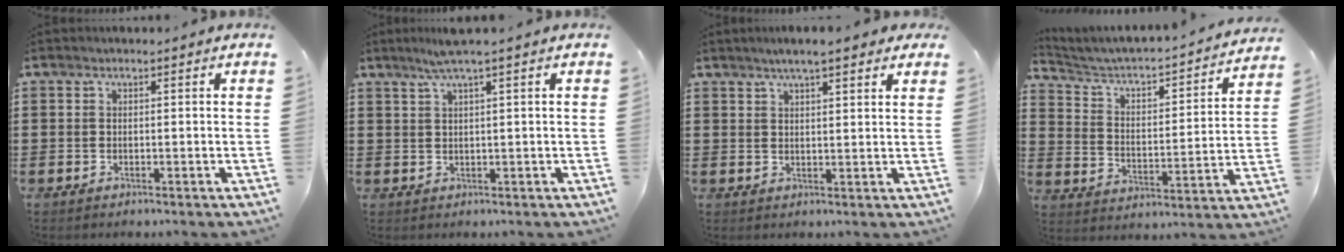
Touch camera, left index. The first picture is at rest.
{"total": 3.4, "force": [2.1, -0.4, 2.6], "torque": [-0.054, 0.002, 0.036]}
{"total": 4.2, "force": [3.3, 0.5, 2.6], "torque": [-0.059, 0.004, 0.057]}
{"total": 3.2, "force": [2.8, 0.9, 1.4], "torque": [-0.047, -0.030, 0.033]}